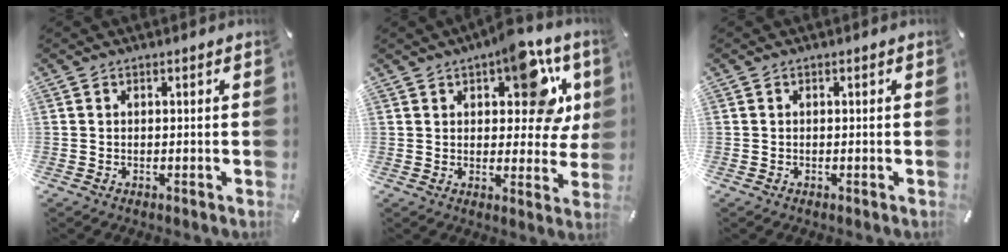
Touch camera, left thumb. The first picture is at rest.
{"total": 15.2, "force": [6.8, 7.4, 11.5], "torque": [-0.131, -0.033, 0.109]}
{"total": 0.0}